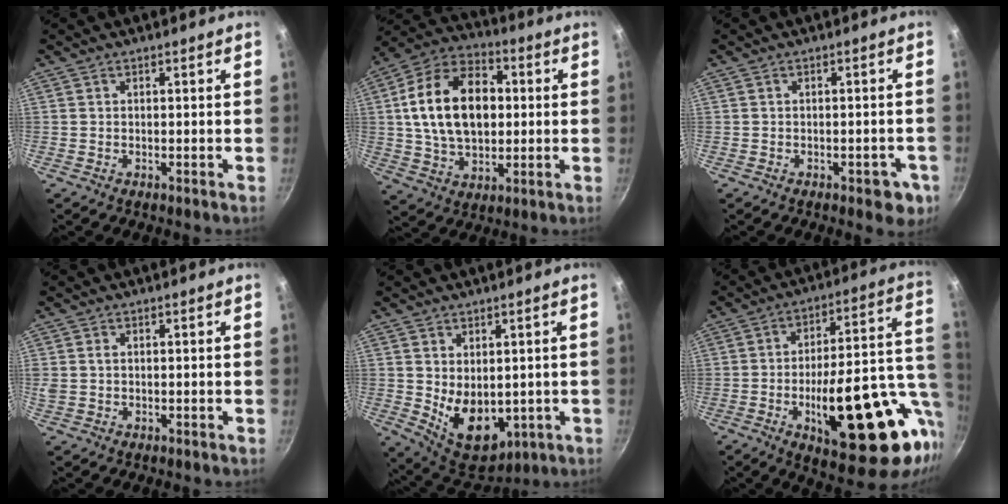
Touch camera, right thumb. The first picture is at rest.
{"total": 19.3, "force": [2.0, 12.8, 14.3], "torque": [-0.219, 0.020, 0.026]}
{"total": 5.1, "force": [-2.0, 2.7, 3.9], "torque": [-0.022, 0.017, -0.015]}
{"total": 1.7, "force": [0.2, 1.3, 1.1], "torque": [-0.019, 0.002, 0.005]}
{"total": 11.2, "force": [-0.1, 7.5, 8.3], "torque": [-0.102, -0.028, 0.026]}
{"total": 26.3, "force": [-6.0, 9.9, 23.6], "torque": [-0.302, 0.015, -0.073]}